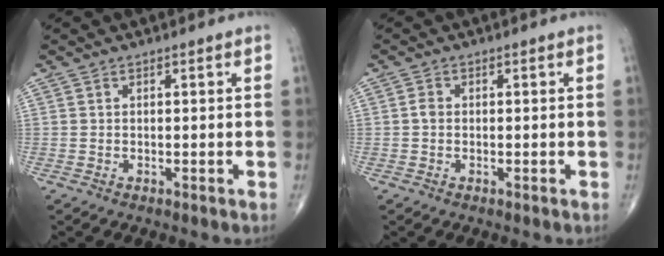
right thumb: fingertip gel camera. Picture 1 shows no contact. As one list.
[{"total": 1.2, "force": [-0.1, 0.9, 0.7], "torque": [-0.009, 0.002, -0.005]}]